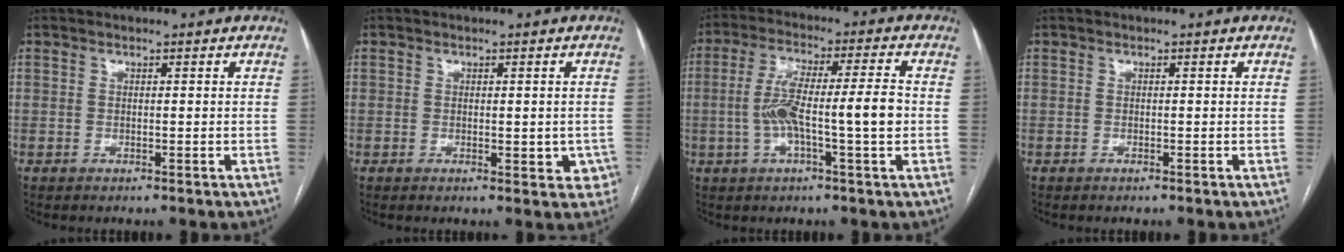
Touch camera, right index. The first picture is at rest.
{"total": 3.6, "force": [-0.7, 2.3, 2.8], "torque": [-0.011, 0.002, -0.004]}
{"total": 10.4, "force": [-1.3, 0.8, 10.3], "torque": [-0.191, 0.021, -0.027]}
{"total": 0.0}